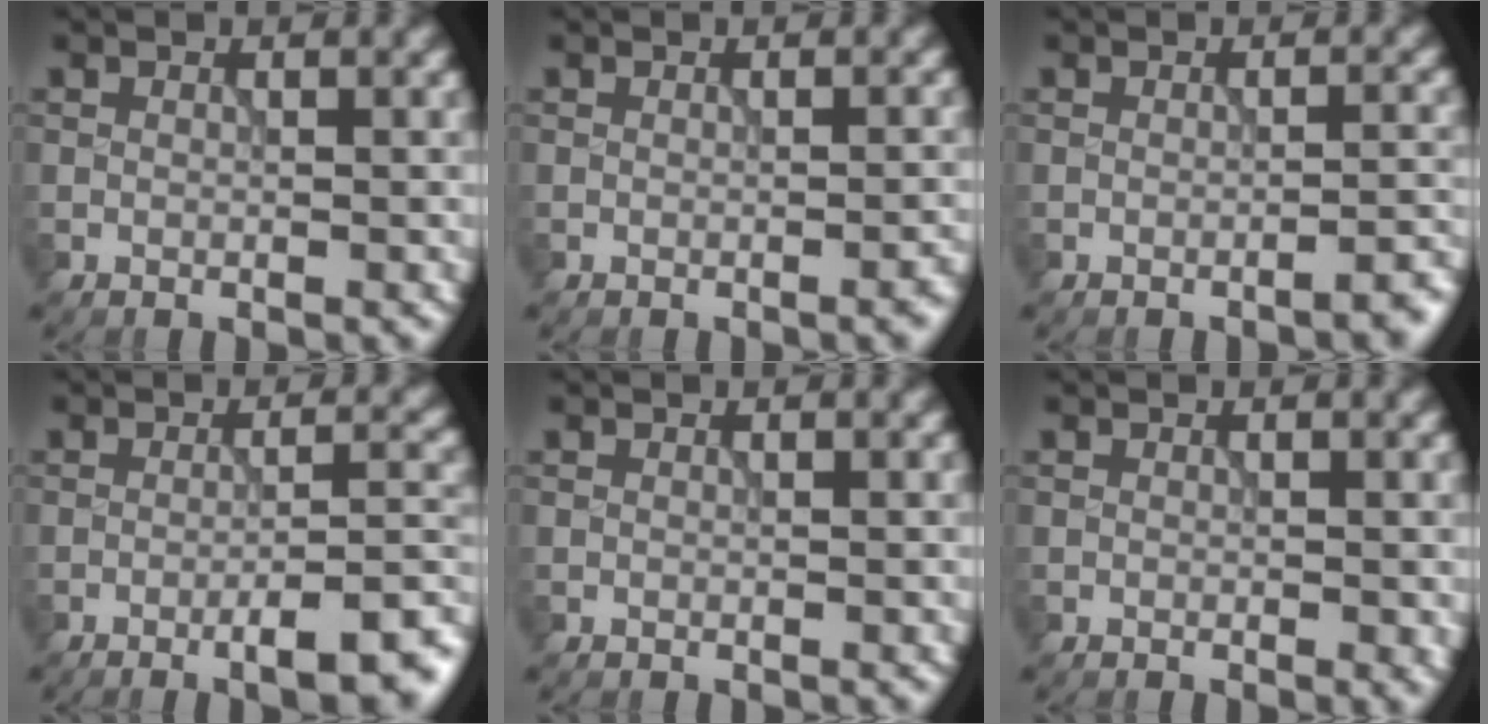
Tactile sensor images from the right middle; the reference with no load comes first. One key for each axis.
{"total": 1.0, "fx": -0.5, "fy": 0.2, "fz": 0.9, "tx": -0.010, "ty": 0.001, "tz": -0.008}
{"total": 2.2, "fx": -1.5, "fy": 0.5, "fz": 1.6, "tx": -0.012, "ty": 0.007, "tz": -0.027}
{"total": 7.0, "fx": -3.8, "fy": 1.7, "fz": 5.7, "tx": -0.070, "ty": 0.003, "tz": -0.050}
{"total": 0.0}
{"total": 0.5, "fx": -0.1, "fy": 0.1, "fz": 0.5, "tx": -0.006, "ty": -0.002, "tz": -0.001}